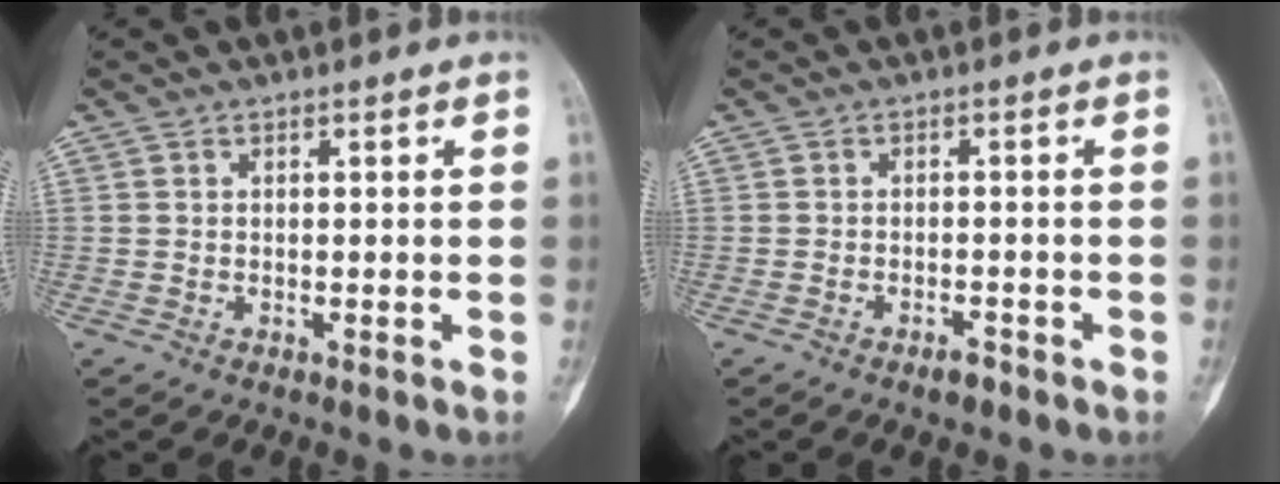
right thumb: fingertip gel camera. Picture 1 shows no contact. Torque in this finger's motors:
{"motor_torque": [0.30, -0.17, 0.08, -0.45, 0.01]}